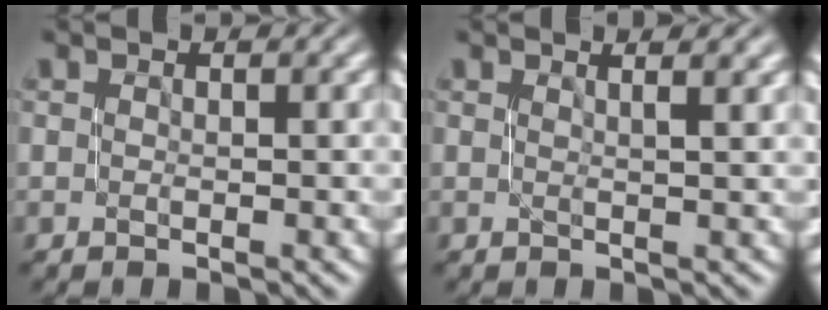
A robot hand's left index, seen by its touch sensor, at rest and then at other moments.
{"total": 2.0, "force": [1.0, 0.7, 1.7], "torque": [-0.011, 0.005, 0.009]}